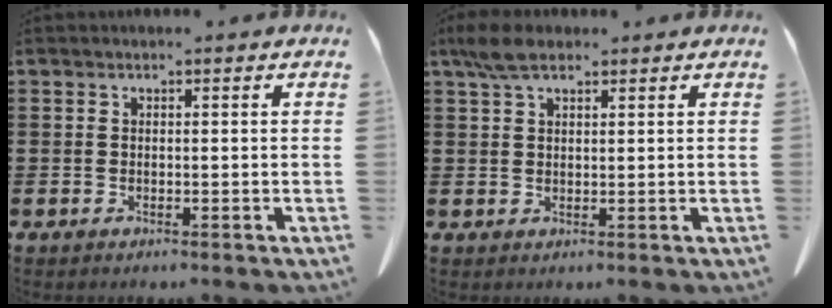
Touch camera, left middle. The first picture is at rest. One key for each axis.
{"total": 4.3, "fx": 2.8, "fy": 1.7, "fz": 2.7, "tx": -0.062, "ty": 0.005, "tz": 0.054}